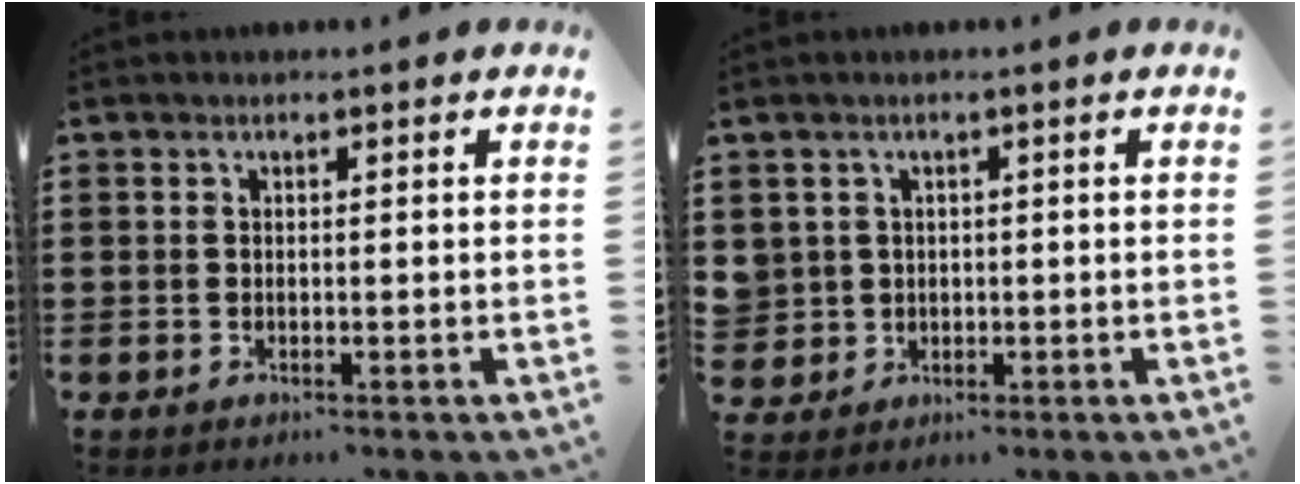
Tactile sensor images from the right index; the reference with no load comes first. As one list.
[{"total": 2.1, "force": [0.3, 2.1, -0.1], "torque": [-0.012, 0.007, 0.004]}]